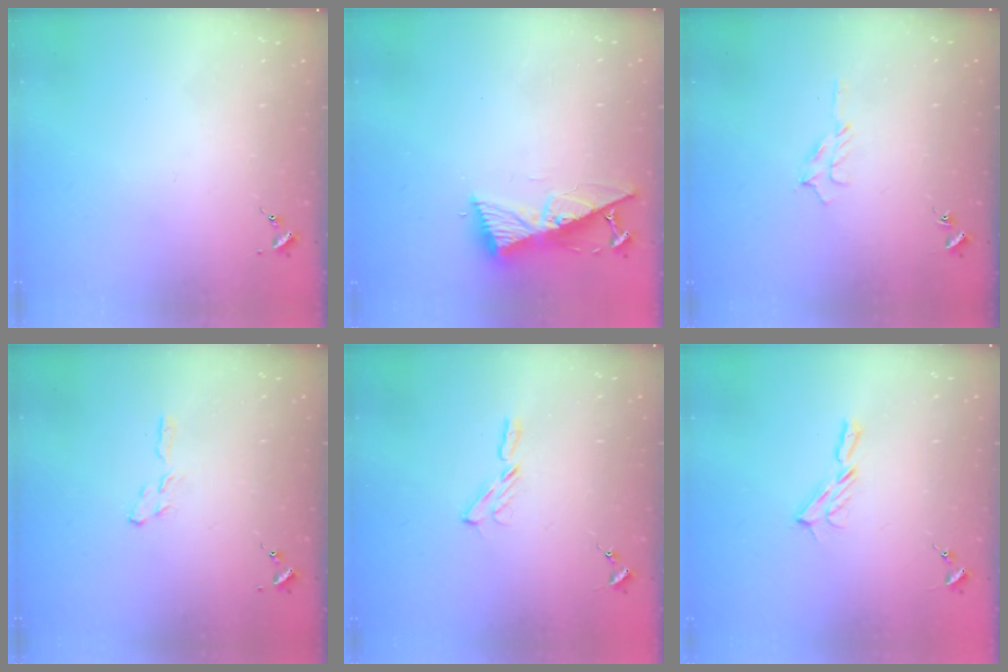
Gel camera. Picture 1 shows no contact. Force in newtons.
{"total": 10.6, "press": 10.5, "slide": 1.2}
{"total": 6.3, "press": 6.3, "slide": 0.7}
{"total": 4.5, "press": 4.5, "slide": 0.5}
{"total": 4.0, "press": 4.0, "slide": 0.4}
{"total": 5.9, "press": 5.9, "slide": 0.5}